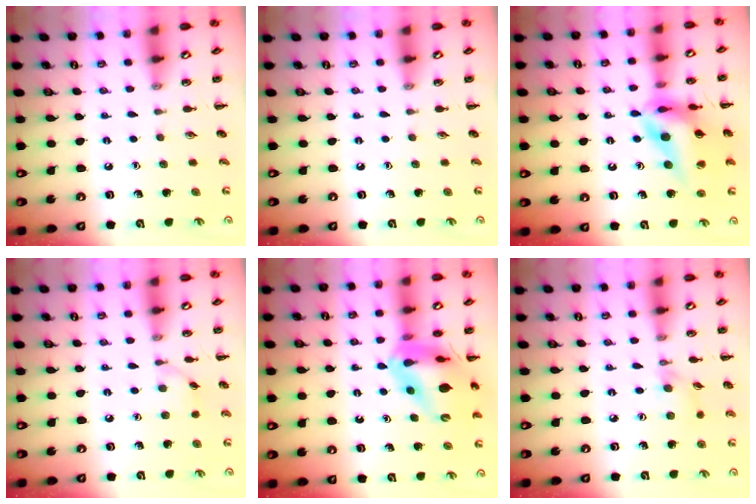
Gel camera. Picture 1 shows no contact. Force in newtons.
{"total": 0.0}
{"total": 17.4, "press": 17.1, "slide": 2.9}
{"total": 3.6, "press": 3.3, "slide": 1.5}
{"total": 17.4, "press": 17.1, "slide": 3.1}
{"total": 3.1, "press": 2.9, "slide": 1.1}